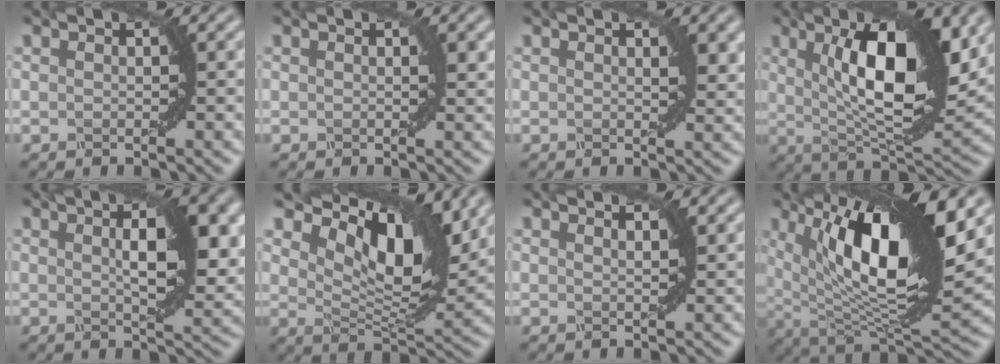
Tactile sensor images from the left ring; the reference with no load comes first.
{"total": 0.7, "force": [0.4, 0.2, 0.6], "torque": [-0.007, 0.000, 0.007]}
{"total": 1.7, "force": [0.9, 0.6, 1.3], "torque": [-0.014, -0.002, 0.017]}
{"total": 11.2, "force": [3.1, 3.6, 10.2], "torque": [-0.158, -0.006, 0.053]}
{"total": 6.9, "force": [1.5, 2.2, 6.3], "torque": [-0.084, 0.005, 0.026]}
{"total": 9.6, "force": [5.2, 4.1, 7.0], "torque": [-0.114, 0.002, 0.094]}
{"total": 1.2, "force": [1.0, 0.3, 0.5], "torque": [0.001, -0.003, 0.008]}
{"total": 14.0, "force": [4.3, 5.1, 12.3], "torque": [-0.208, 0.001, 0.076]}